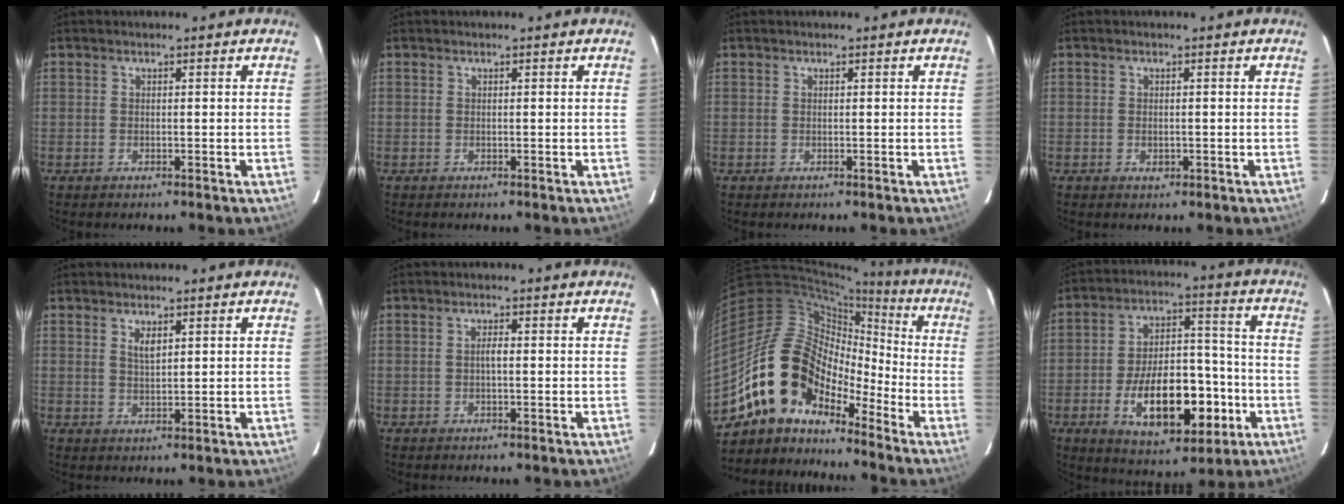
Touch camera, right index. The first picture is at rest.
{"total": 0.0}
{"total": 0.0}
{"total": 1.1, "force": [-0.3, 0.8, 0.6], "torque": [-0.008, 0.000, -0.004]}
{"total": 2.4, "force": [1.2, 0.9, 1.8], "torque": [-0.032, 0.000, 0.021]}
{"total": 1.4, "force": [-0.1, 0.3, 1.3], "torque": [-0.025, 0.004, -0.004]}
{"total": 14.8, "force": [-10.6, 8.5, 6.1], "torque": [-0.112, 0.026, -0.208]}
{"total": 18.2, "force": [-6.3, 9.2, 14.5], "torque": [-0.259, 0.017, -0.080]}